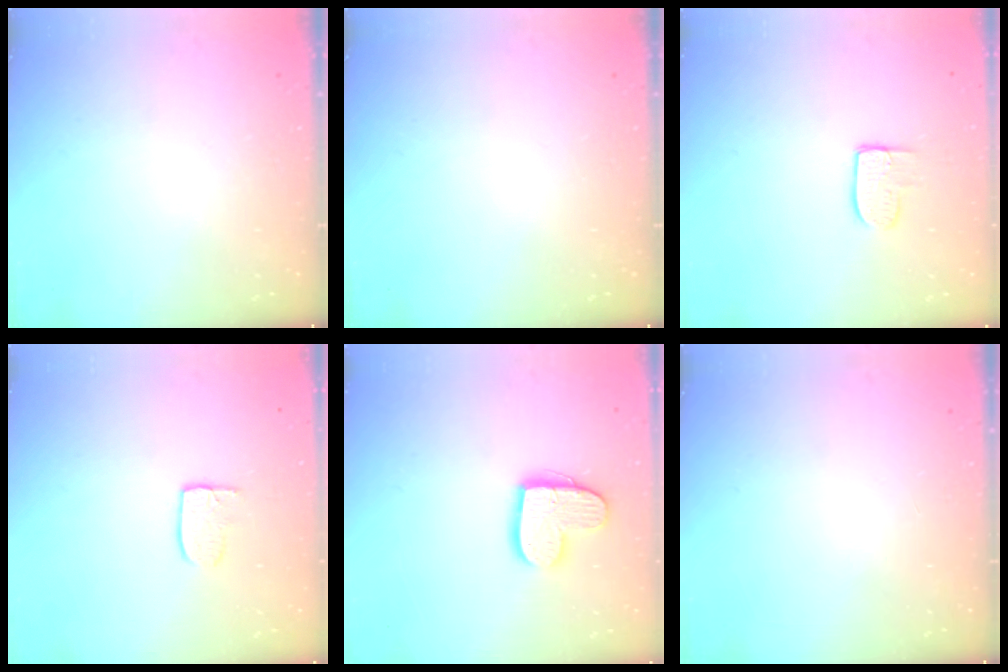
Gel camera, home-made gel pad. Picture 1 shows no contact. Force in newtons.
{"total": 0.0}
{"total": 6.8, "press": 6.7, "slide": 0.4}
{"total": 4.9, "press": 4.9, "slide": 0.3}
{"total": 13.5, "press": 13.5, "slide": 0.9}
{"total": 0.0}